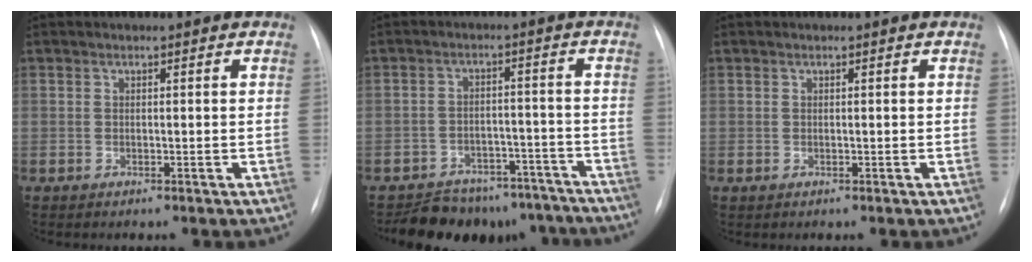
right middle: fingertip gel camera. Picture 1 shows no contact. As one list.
[{"total": 15.1, "force": [-13.1, 6.7, 3.3], "torque": [-0.032, 0.026, -0.164]}, {"total": 0.0}]